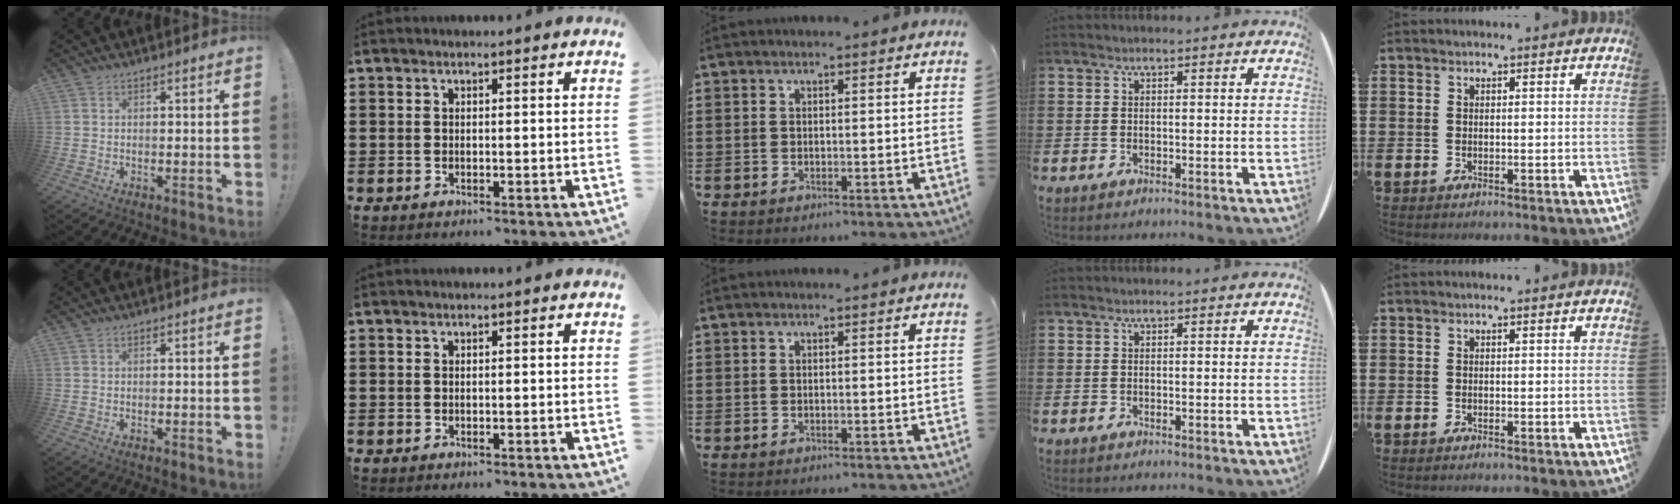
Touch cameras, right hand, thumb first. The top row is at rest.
{}